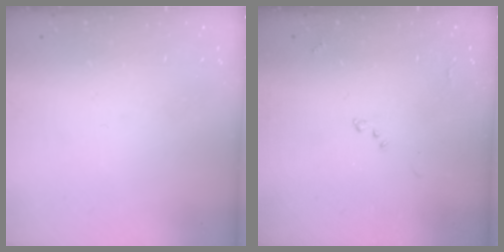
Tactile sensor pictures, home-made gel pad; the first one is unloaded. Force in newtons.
{"total": 8.6, "press": 8.6, "slide": 0.7}